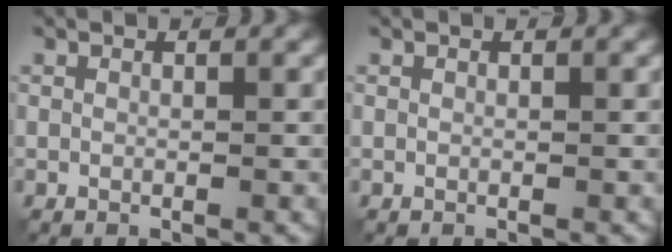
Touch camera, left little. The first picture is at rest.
{"total": 0.0}